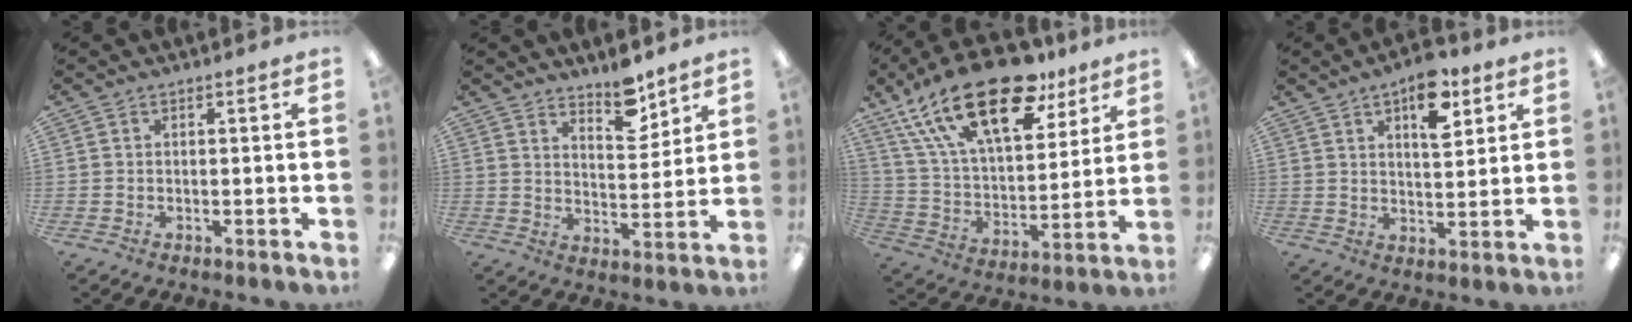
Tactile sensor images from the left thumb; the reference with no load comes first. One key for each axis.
{"total": 8.3, "fx": 7.0, "fy": 3.0, "fz": 3.4, "tx": -0.031, "ty": -0.052, "tz": 0.119}
{"total": 26.0, "fx": 16.4, "fy": 11.8, "fz": 16.4, "tx": -0.288, "ty": -0.085, "tz": 0.285}
{"total": 10.5, "fx": 5.9, "fy": 4.7, "fz": 7.3, "tx": -0.096, "ty": -0.027, "tz": 0.096}